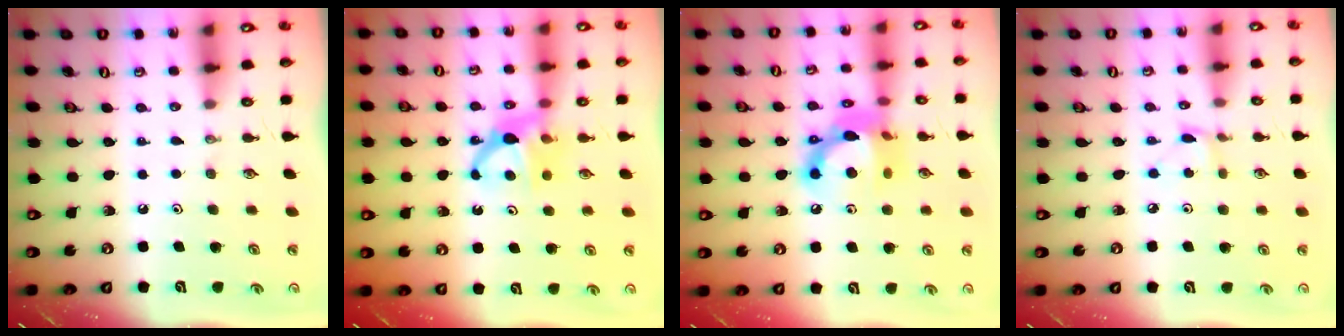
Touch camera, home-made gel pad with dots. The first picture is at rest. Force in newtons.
{"total": 6.0, "press": 5.9, "slide": 0.9}
{"total": 14.2, "press": 14.2, "slide": 1.2}
{"total": 2.7, "press": 2.7, "slide": 0.3}